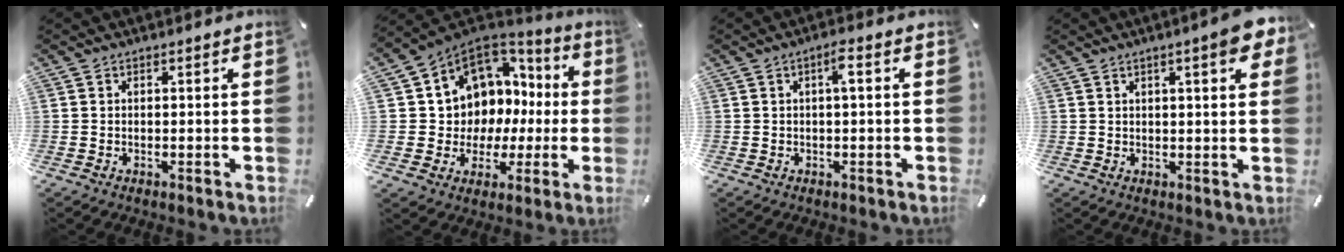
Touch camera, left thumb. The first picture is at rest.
{"total": 9.6, "force": [3.5, 8.7, 2.2], "torque": [-0.059, -0.048, 0.075]}
{"total": 2.9, "force": [0.2, 0.5, 2.9], "torque": [-0.058, 0.007, 0.000]}
{"total": 6.6, "force": [3.1, 1.3, 5.7], "torque": [-0.087, -0.006, 0.049]}